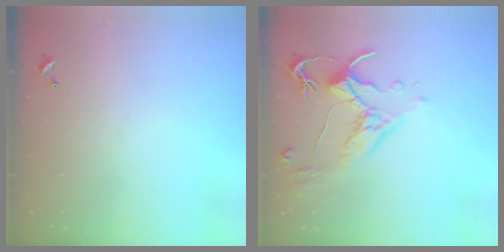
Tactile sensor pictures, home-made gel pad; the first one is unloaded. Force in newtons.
{"total": 2.5, "press": 2.1, "slide": 1.3}